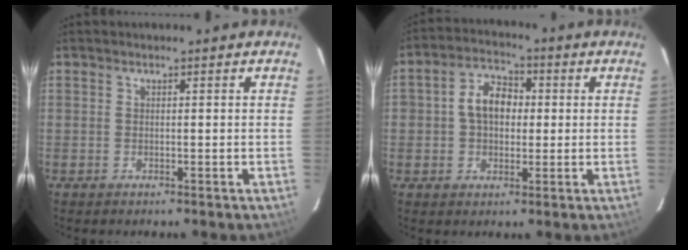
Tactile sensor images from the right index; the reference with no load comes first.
{"total": 7.4, "force": [0.5, 5.4, 5.0], "torque": [-0.091, 0.027, 0.008]}